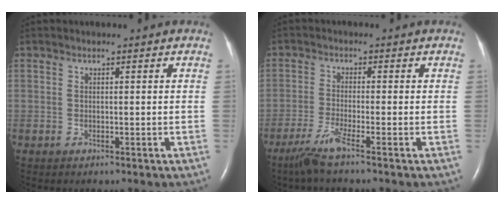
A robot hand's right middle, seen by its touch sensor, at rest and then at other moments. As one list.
[{"total": 4.0, "force": [-2.9, -0.7, 2.7], "torque": [-0.065, -0.013, -0.065]}]